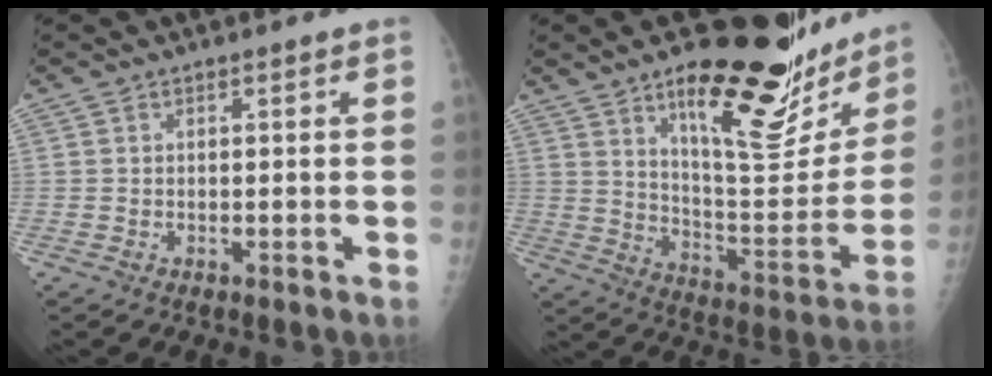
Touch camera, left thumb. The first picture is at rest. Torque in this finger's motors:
{"motor_torque": [1.62, -0.55, 1.44, -1.29, 0.32]}